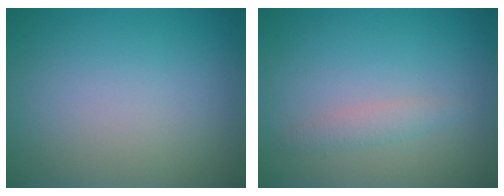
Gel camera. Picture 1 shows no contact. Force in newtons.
{"total": 1.4, "press": 1.4, "slide": 0.0}